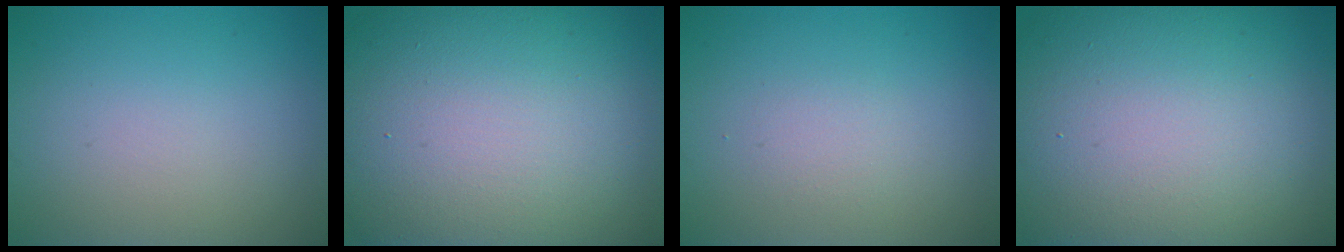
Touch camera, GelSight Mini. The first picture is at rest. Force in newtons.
{"total": 21.4, "press": 21.4, "slide": 1.1}
{"total": 1.2, "press": 1.2, "slide": 0.1}
{"total": 21.1, "press": 21.0, "slide": 1.3}